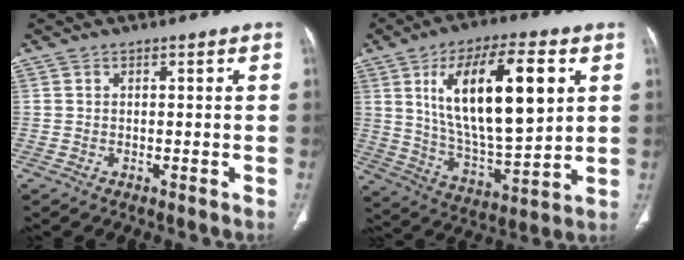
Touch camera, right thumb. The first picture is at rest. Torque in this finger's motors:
{"motor_torque": [0.99, 3.47, 2.10, -0.15, 0.51]}